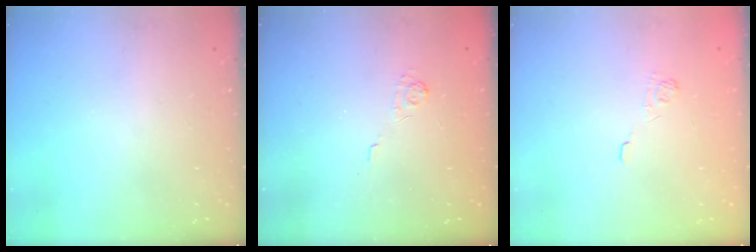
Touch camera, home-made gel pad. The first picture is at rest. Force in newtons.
{"total": 2.0, "press": 1.4, "slide": 1.4}
{"total": 2.3, "press": 1.9, "slide": 1.4}